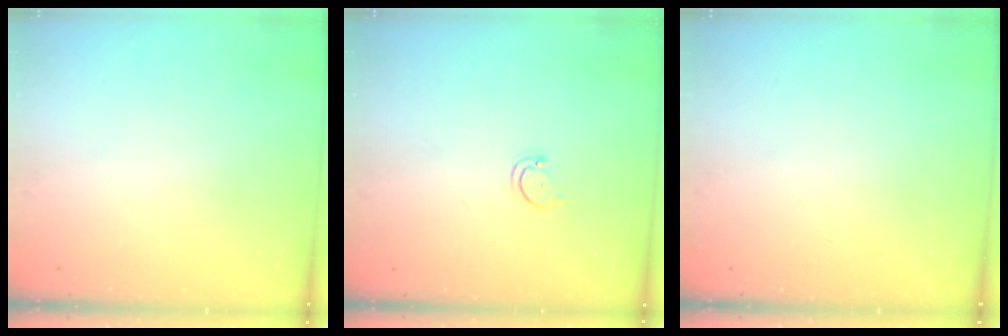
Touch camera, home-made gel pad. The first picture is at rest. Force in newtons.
{"total": 2.6, "press": 2.5, "slide": 0.4}
{"total": 0.0}